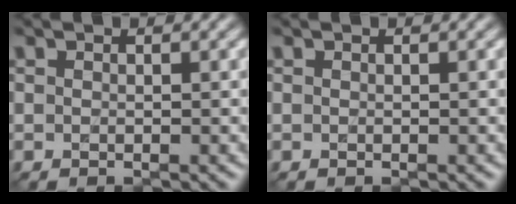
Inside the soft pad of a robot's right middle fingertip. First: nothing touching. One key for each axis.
{"total": 0.0}